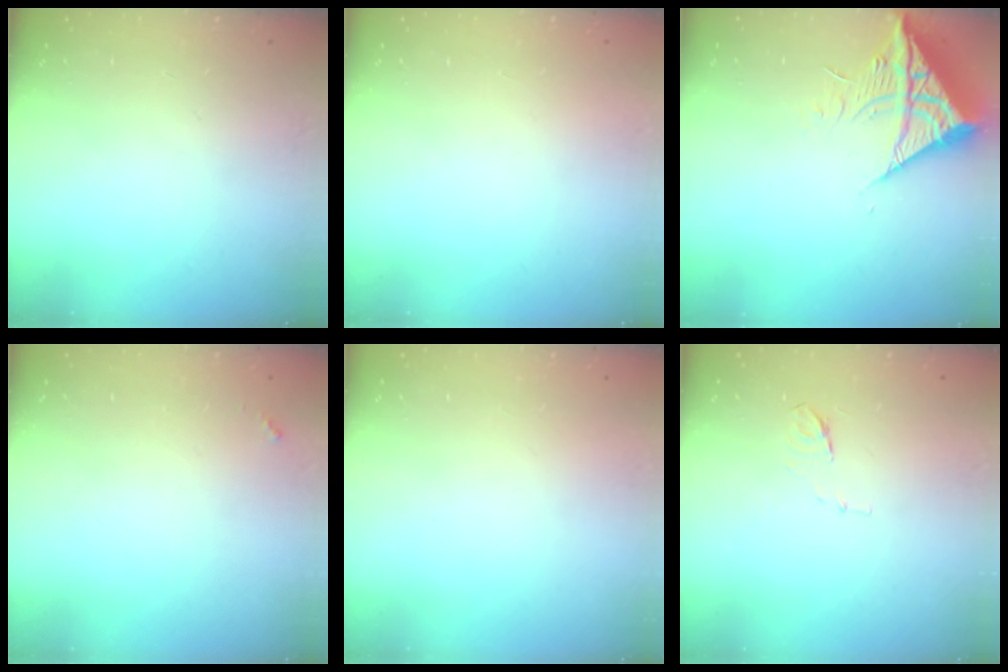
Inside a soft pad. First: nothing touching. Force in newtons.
{"total": 1.5, "press": 1.5, "slide": 0.1}
{"total": 11.9, "press": 11.8, "slide": 1.4}
{"total": 3.5, "press": 3.5, "slide": 0.3}
{"total": 1.5, "press": 1.5, "slide": 0.1}
{"total": 5.8, "press": 5.8, "slide": 0.7}